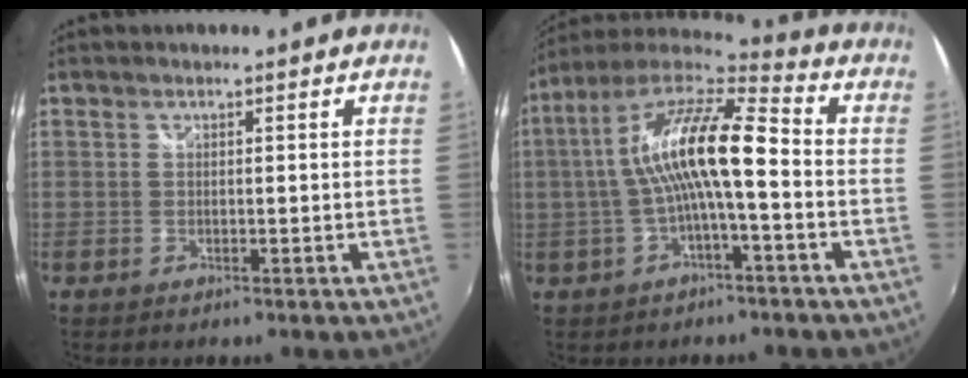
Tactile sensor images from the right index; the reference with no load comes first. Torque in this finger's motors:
{"motor_torque": [1.34, -0.80, 1.05, 0.21]}